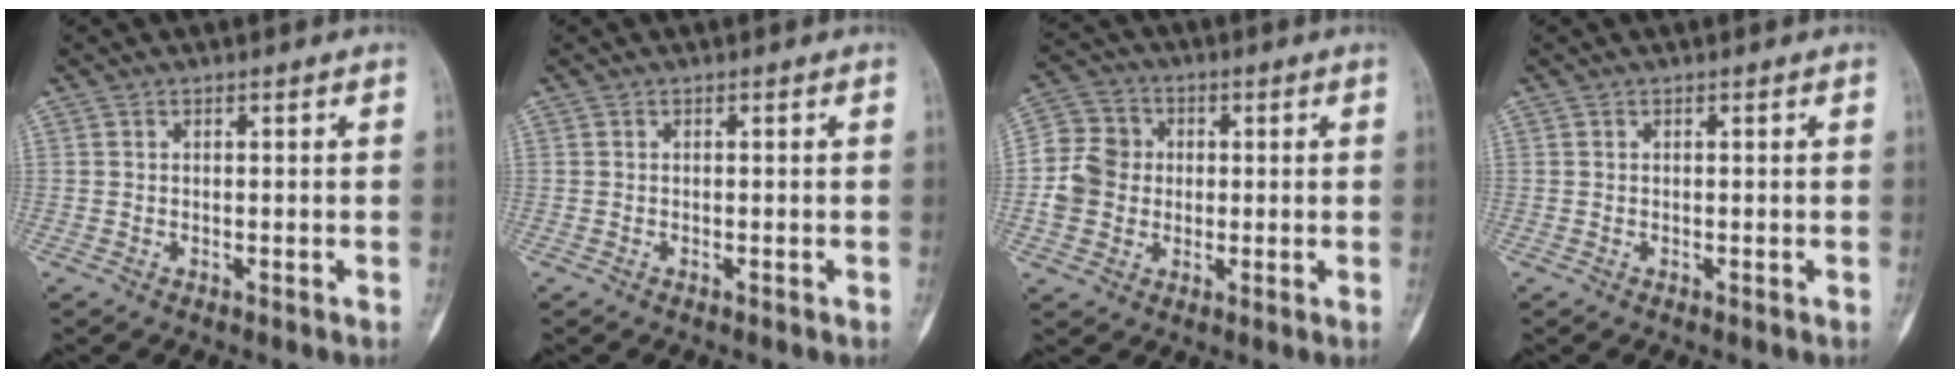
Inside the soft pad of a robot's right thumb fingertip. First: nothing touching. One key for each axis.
{"total": 0.0}
{"total": 9.2, "fx": -0.5, "fy": 8.4, "fz": 3.5, "tx": -0.053, "ty": 0.023, "tz": -0.017}
{"total": 0.0}